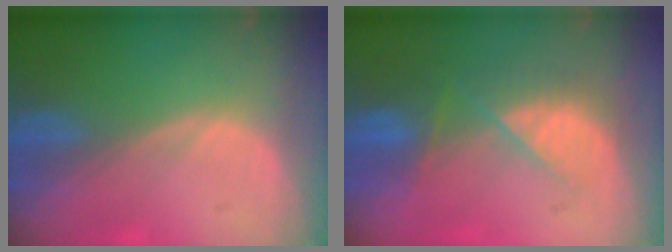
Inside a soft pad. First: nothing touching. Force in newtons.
{"total": 7.6, "press": 6.9, "slide": 3.1}